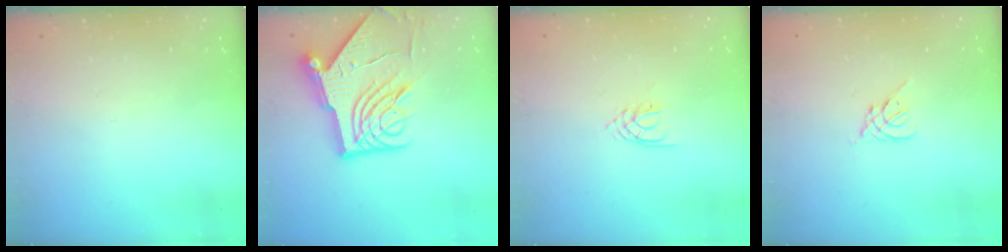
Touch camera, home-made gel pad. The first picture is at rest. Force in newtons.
{"total": 15.2, "press": 15.1, "slide": 1.5}
{"total": 1.9, "press": 1.9, "slide": 0.2}
{"total": 2.6, "press": 2.5, "slide": 0.7}